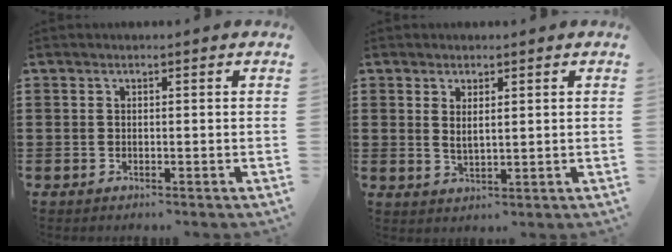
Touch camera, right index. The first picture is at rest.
{"total": 2.0, "force": [1.2, 0.7, 1.5], "torque": [-0.030, 0.003, 0.020]}